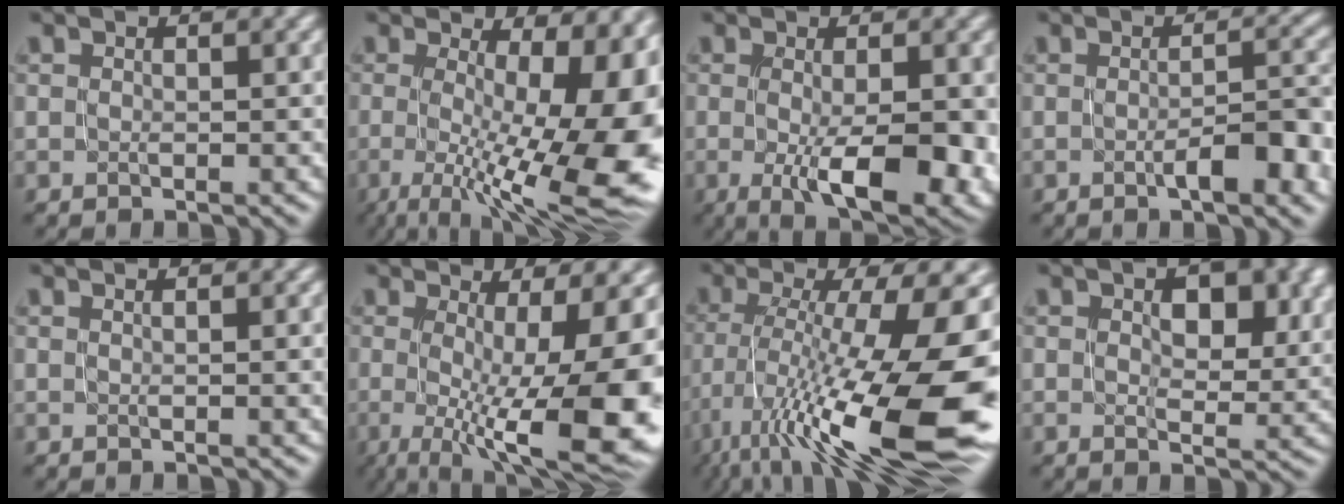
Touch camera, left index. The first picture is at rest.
{"total": 16.6, "force": [-2.0, 6.8, 15.1], "torque": [-0.181, -0.014, -0.017]}
{"total": 8.0, "force": [-1.7, 2.7, 7.3], "torque": [-0.117, -0.017, -0.018]}
{"total": 5.1, "force": [-1.4, 1.2, 4.7], "torque": [-0.069, 0.005, -0.018]}
{"total": 0.7, "force": [0.2, 0.1, 0.7], "torque": [-0.007, 0.002, 0.001]}
{"total": 13.3, "force": [-2.2, 4.2, 12.4], "torque": [-0.182, -0.012, -0.025]}
{"total": 15.5, "force": [-5.5, 4.1, 13.9], "torque": [-0.247, 0.000, -0.094]}
{"total": 6.2, "force": [1.8, 3.6, 4.8], "torque": [-0.059, 0.003, 0.028]}